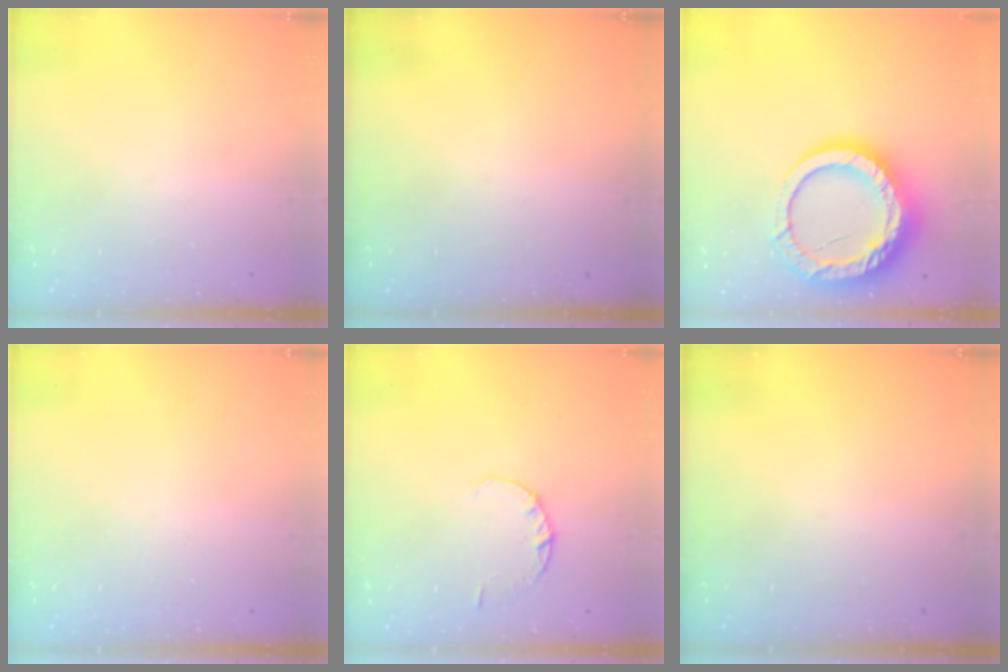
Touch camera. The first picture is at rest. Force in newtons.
{"total": 0.0}
{"total": 21.8, "press": 21.7, "slide": 2.1}
{"total": 2.6, "press": 2.6, "slide": 0.2}
{"total": 1.8, "press": 1.8, "slide": 0.3}
{"total": 0.0}